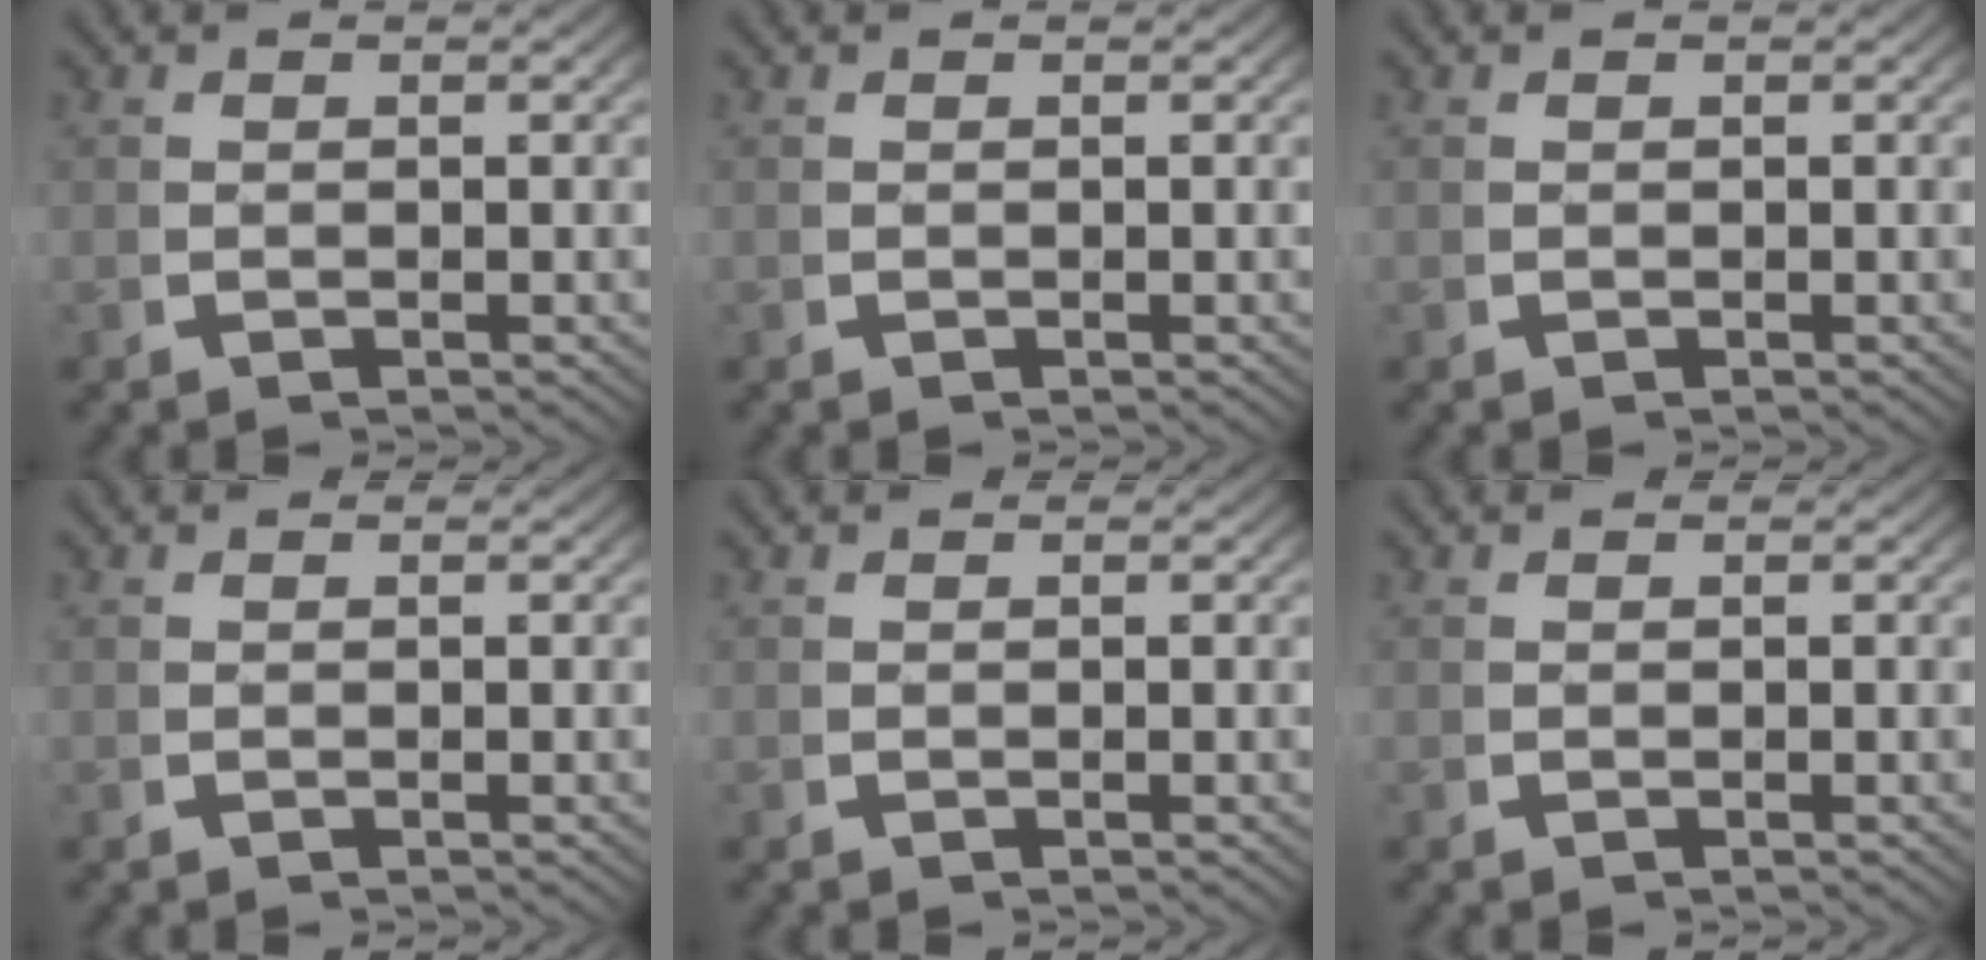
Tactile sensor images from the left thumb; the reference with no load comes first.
{"total": 0.0}
{"total": 0.0}
{"total": 0.0}
{"total": 0.0}
{"total": 0.0}